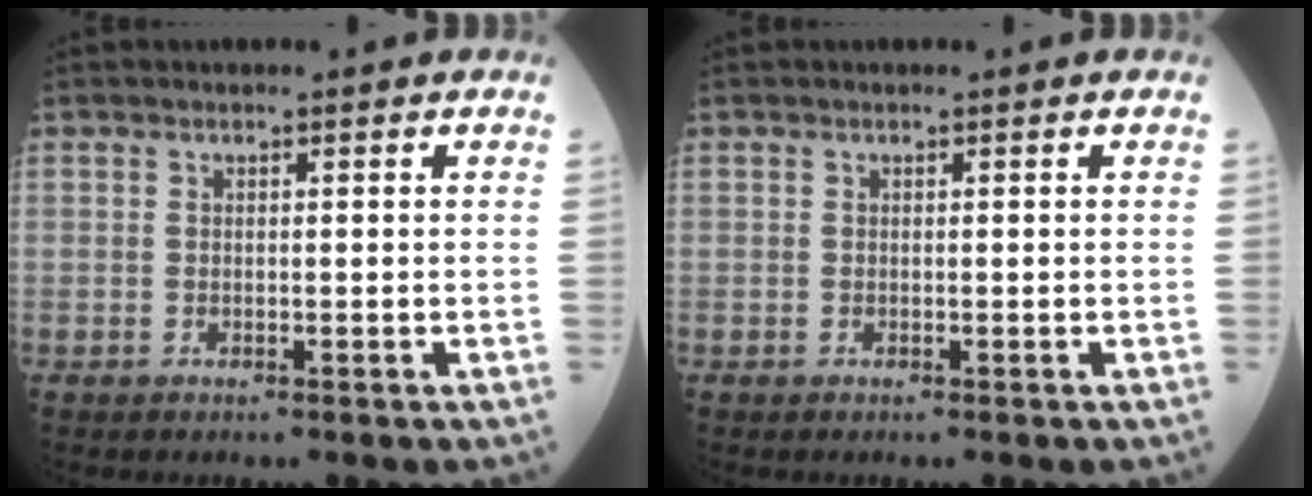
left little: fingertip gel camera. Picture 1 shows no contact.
{"total": 0.0}